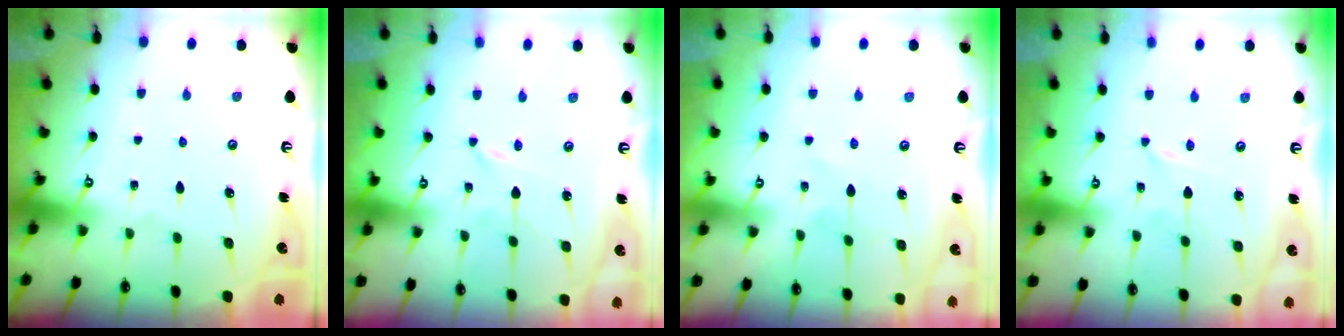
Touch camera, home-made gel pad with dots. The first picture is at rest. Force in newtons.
{"total": 0.0}
{"total": 4.6, "press": 4.6, "slide": 0.5}
{"total": 0.0}